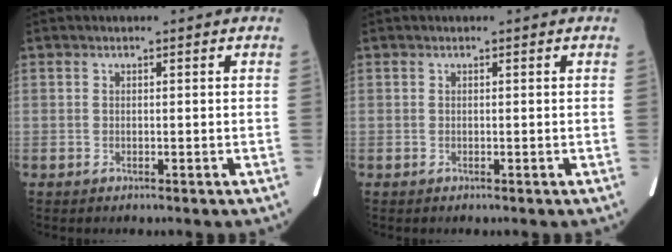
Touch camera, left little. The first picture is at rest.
{"total": 0.0}